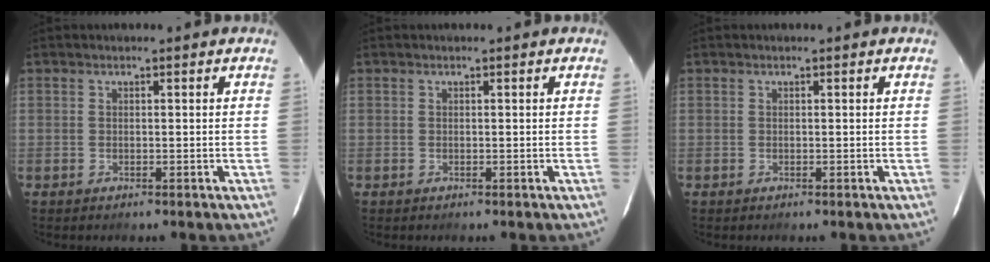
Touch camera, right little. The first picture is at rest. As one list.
[{"total": 0.0}, {"total": 0.0}]